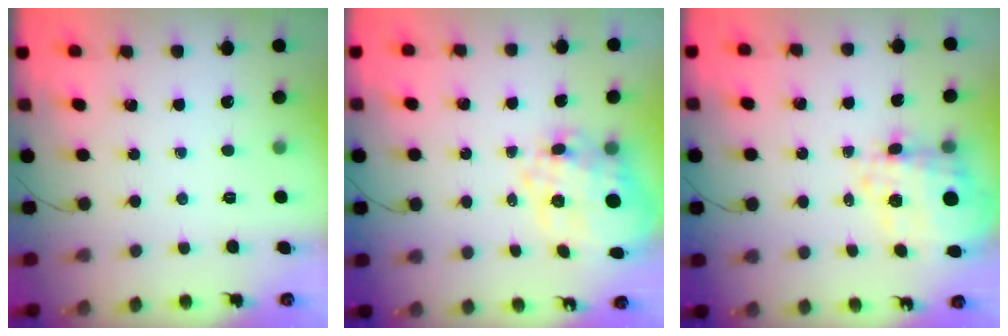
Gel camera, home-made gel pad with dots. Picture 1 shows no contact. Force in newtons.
{"total": 13.0, "press": 12.7, "slide": 3.0}
{"total": 8.2, "press": 7.6, "slide": 3.0}